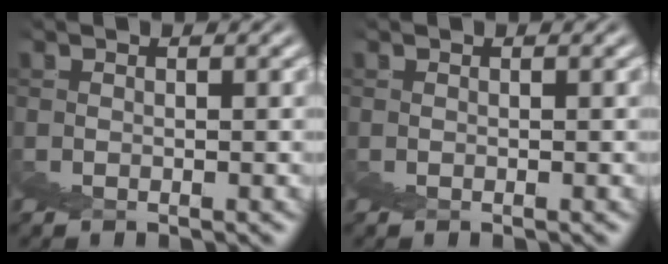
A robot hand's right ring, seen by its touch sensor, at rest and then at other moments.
{"total": 0.0}